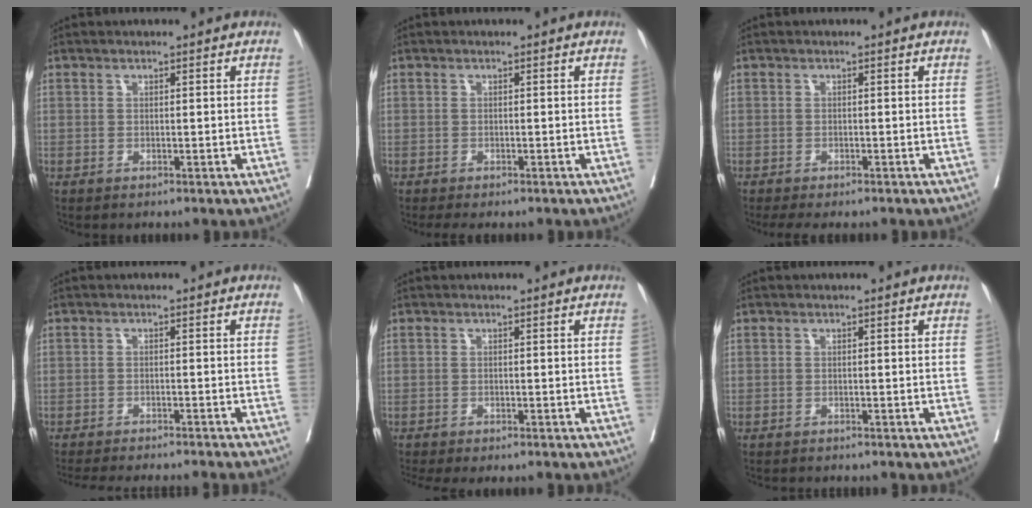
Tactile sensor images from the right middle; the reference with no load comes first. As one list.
[{"total": 2.2, "force": [-1.8, 0.8, 1.0], "torque": [-0.009, -0.005, -0.025]}, {"total": 4.1, "force": [-3.4, 1.3, 1.8], "torque": [-0.019, -0.008, -0.049]}, {"total": 13.9, "force": [-12.8, 0.5, 5.5], "torque": [-0.074, -0.025, -0.170]}, {"total": 5.2, "force": [-4.6, 0.8, 2.3], "torque": [-0.021, -0.004, -0.069]}, {"total": 2.7, "force": [-2.5, 0.6, 0.9], "torque": [-0.015, -0.005, -0.032]}]